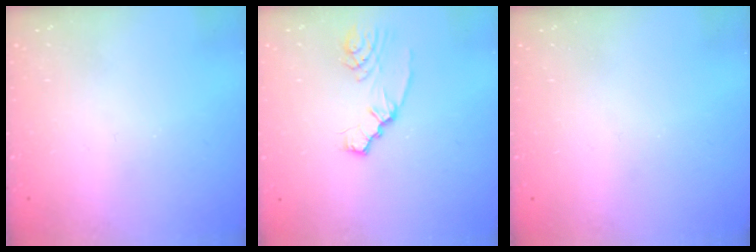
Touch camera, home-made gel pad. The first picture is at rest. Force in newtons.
{"total": 3.4, "press": 3.4, "slide": 0.5}
{"total": 0.0}